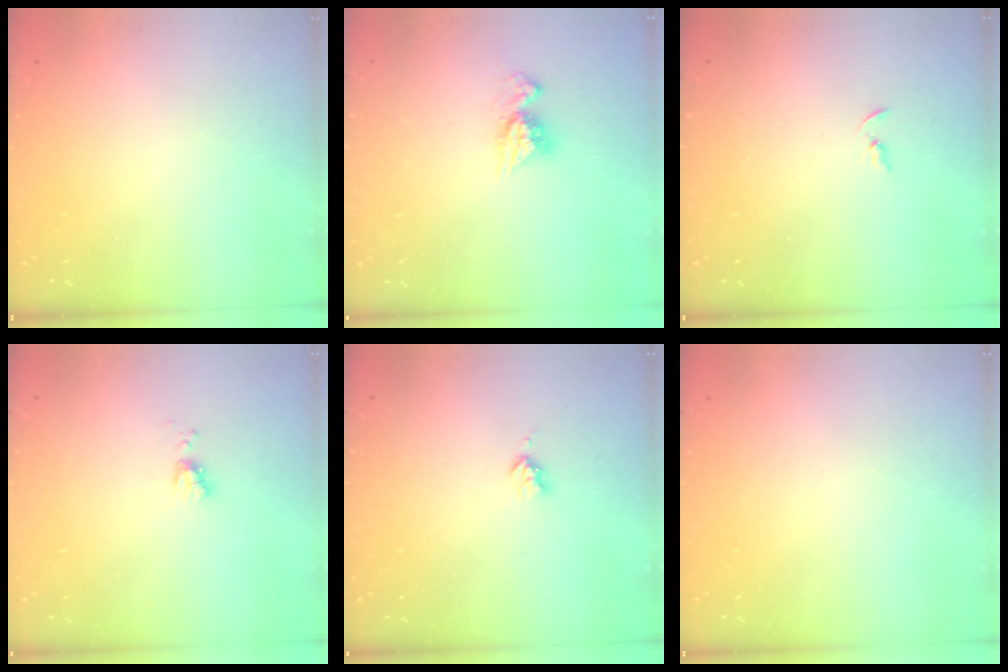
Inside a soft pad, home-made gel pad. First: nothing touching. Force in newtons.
{"total": 7.5, "press": 7.4, "slide": 0.8}
{"total": 2.4, "press": 2.3, "slide": 0.2}
{"total": 4.3, "press": 4.2, "slide": 0.7}
{"total": 2.7, "press": 2.6, "slide": 0.5}
{"total": 0.0}